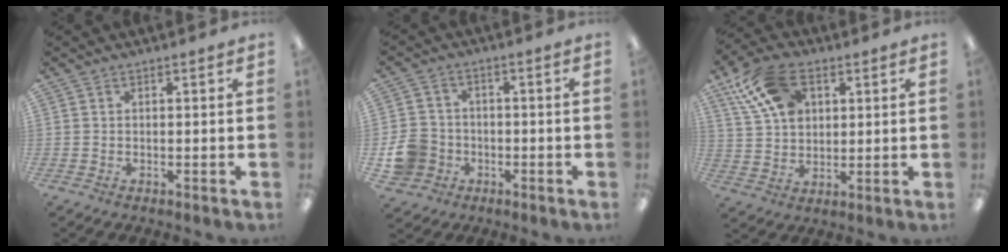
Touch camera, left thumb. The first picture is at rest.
{"total": 8.6, "force": [-2.8, 7.5, 3.0], "torque": [-0.074, 0.025, -0.051]}
{"total": 14.0, "force": [6.5, 9.0, 8.5], "torque": [-0.170, 0.001, 0.124]}